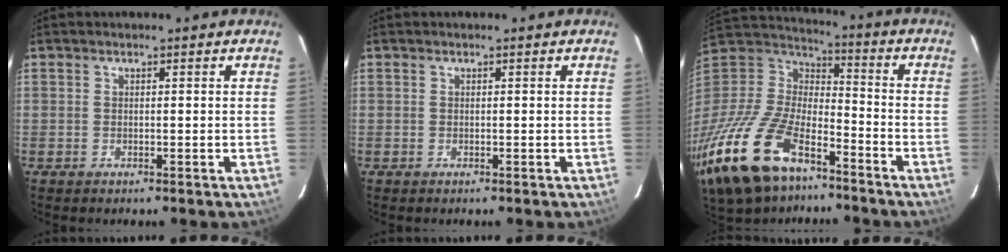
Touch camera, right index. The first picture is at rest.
{"total": 0.0}
{"total": 28.6, "force": [-18.1, 13.5, 17.6], "torque": [-0.390, -0.036, -0.314]}